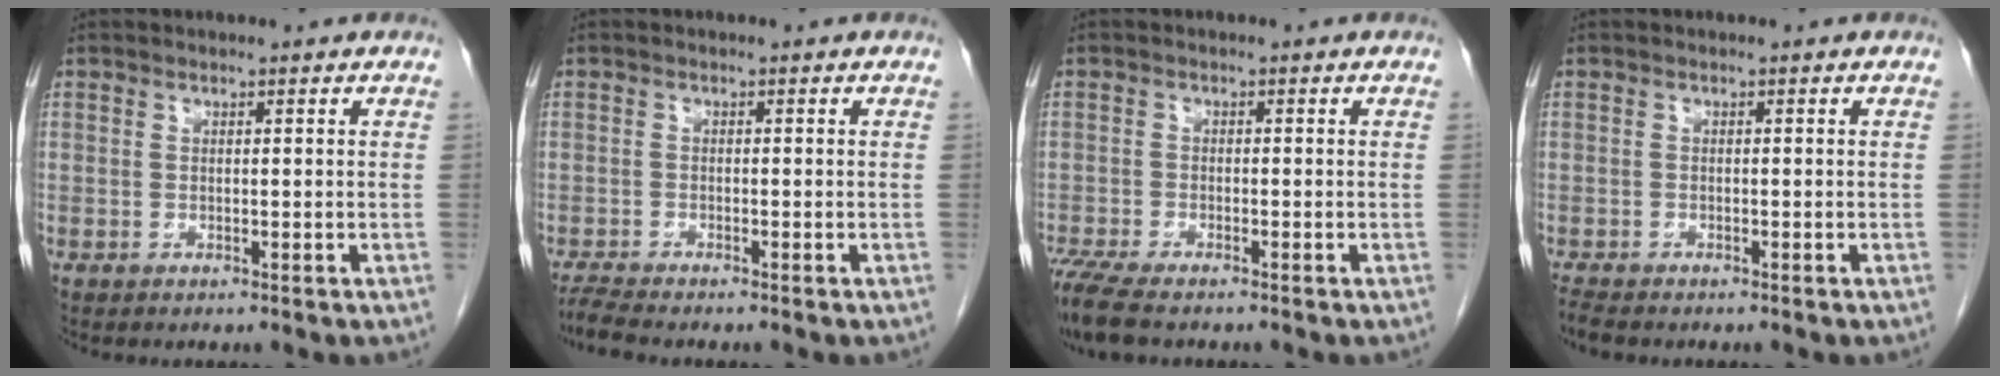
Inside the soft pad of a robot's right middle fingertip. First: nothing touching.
{"total": 2.9, "force": [-2.7, -0.5, 1.0], "torque": [-0.028, -0.015, -0.051]}
{"total": 6.5, "force": [-5.3, 1.2, 3.6], "torque": [-0.072, -0.018, -0.094]}
{"total": 2.2, "force": [-2.0, 0.5, 0.9], "torque": [-0.024, -0.007, -0.032]}